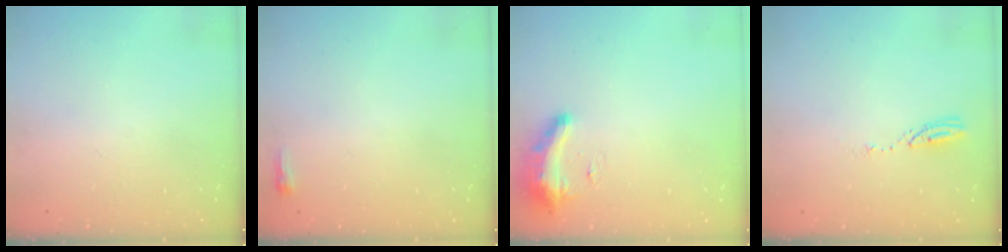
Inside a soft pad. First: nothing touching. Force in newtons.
{"total": 2.3, "press": 2.2, "slide": 0.7}
{"total": 8.8, "press": 8.7, "slide": 0.8}
{"total": 4.1, "press": 4.1, "slide": 0.3}